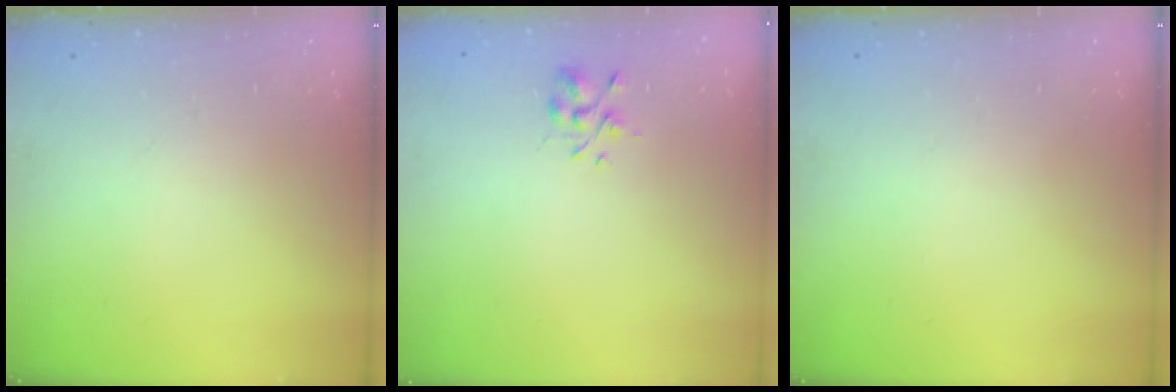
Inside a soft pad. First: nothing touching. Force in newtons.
{"total": 2.1, "press": 2.0, "slide": 0.6}
{"total": 0.0}